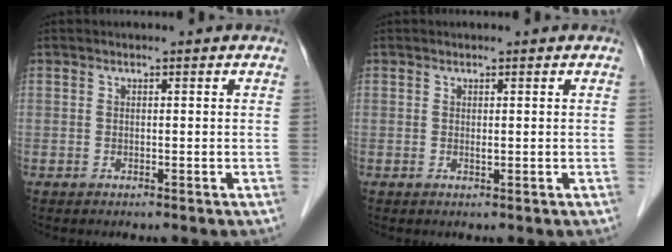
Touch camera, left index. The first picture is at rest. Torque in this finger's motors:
{"motor_torque": [0.21, 0.13, 0.01, 0.00]}